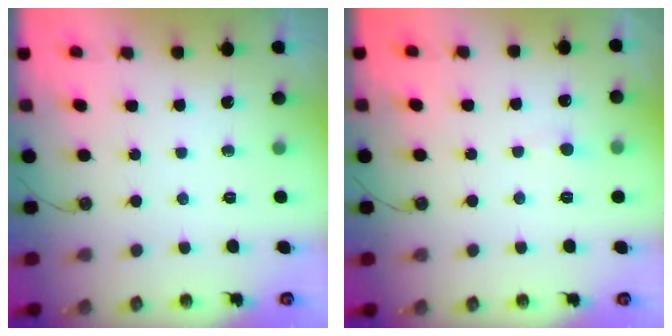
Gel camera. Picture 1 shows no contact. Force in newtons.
{"total": 1.1, "press": 0.9, "slide": 0.5}